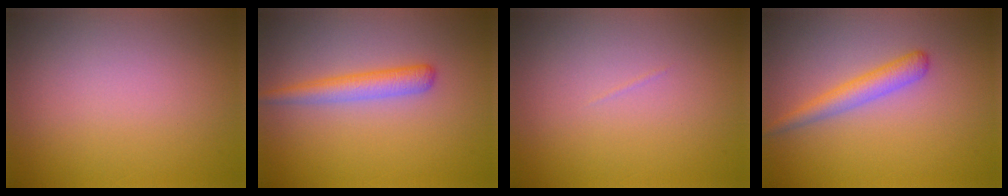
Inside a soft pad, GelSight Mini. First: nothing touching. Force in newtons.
{"total": 2.5, "press": 2.5, "slide": 0.1}
{"total": 0.0}
{"total": 2.4, "press": 2.3, "slide": 0.1}